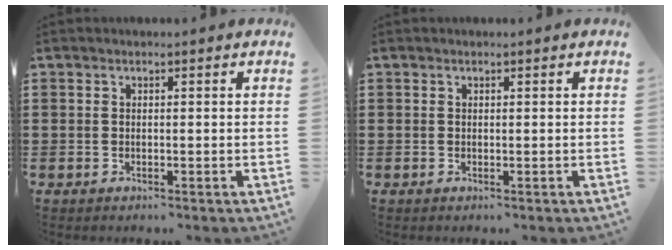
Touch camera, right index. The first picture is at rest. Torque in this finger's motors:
{"motor_torque": [0.00, 0.00, 0.00, 0.00]}